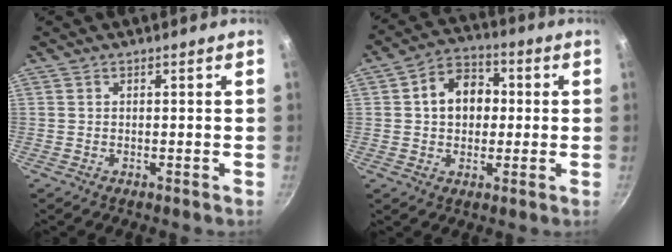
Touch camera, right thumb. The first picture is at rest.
{"total": 10.2, "force": [1.0, 7.8, 6.4], "torque": [-0.063, 0.018, 0.003]}